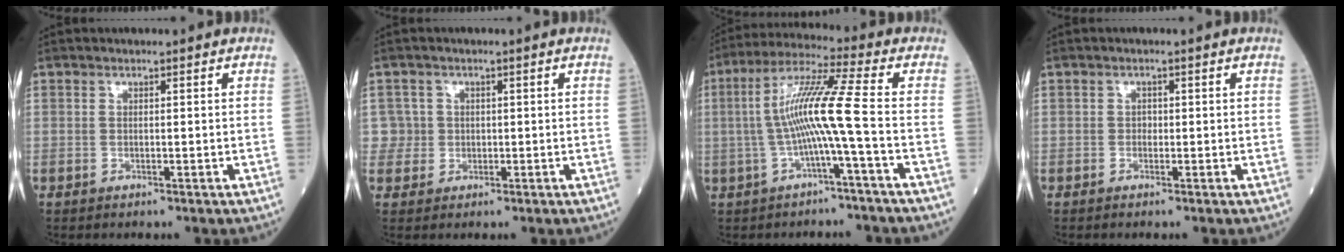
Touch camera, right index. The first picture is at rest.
{"total": 2.7, "force": [0.3, 2.7, -0.5], "torque": [0.023, 0.008, 0.004]}
{"total": 10.0, "force": [-1.3, -1.4, 9.8], "torque": [-0.193, 0.023, -0.024]}
{"total": 0.7, "force": [-0.1, 0.6, 0.3], "torque": [-0.004, 0.003, -0.003]}